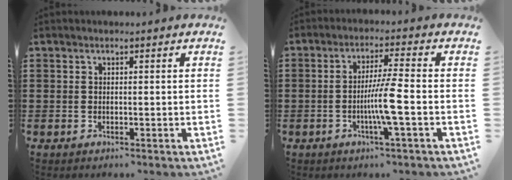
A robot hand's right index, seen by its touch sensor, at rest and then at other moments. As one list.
[{"total": 6.6, "force": [-1.8, -0.4, 6.3], "torque": [-0.122, -0.014, -0.039]}]